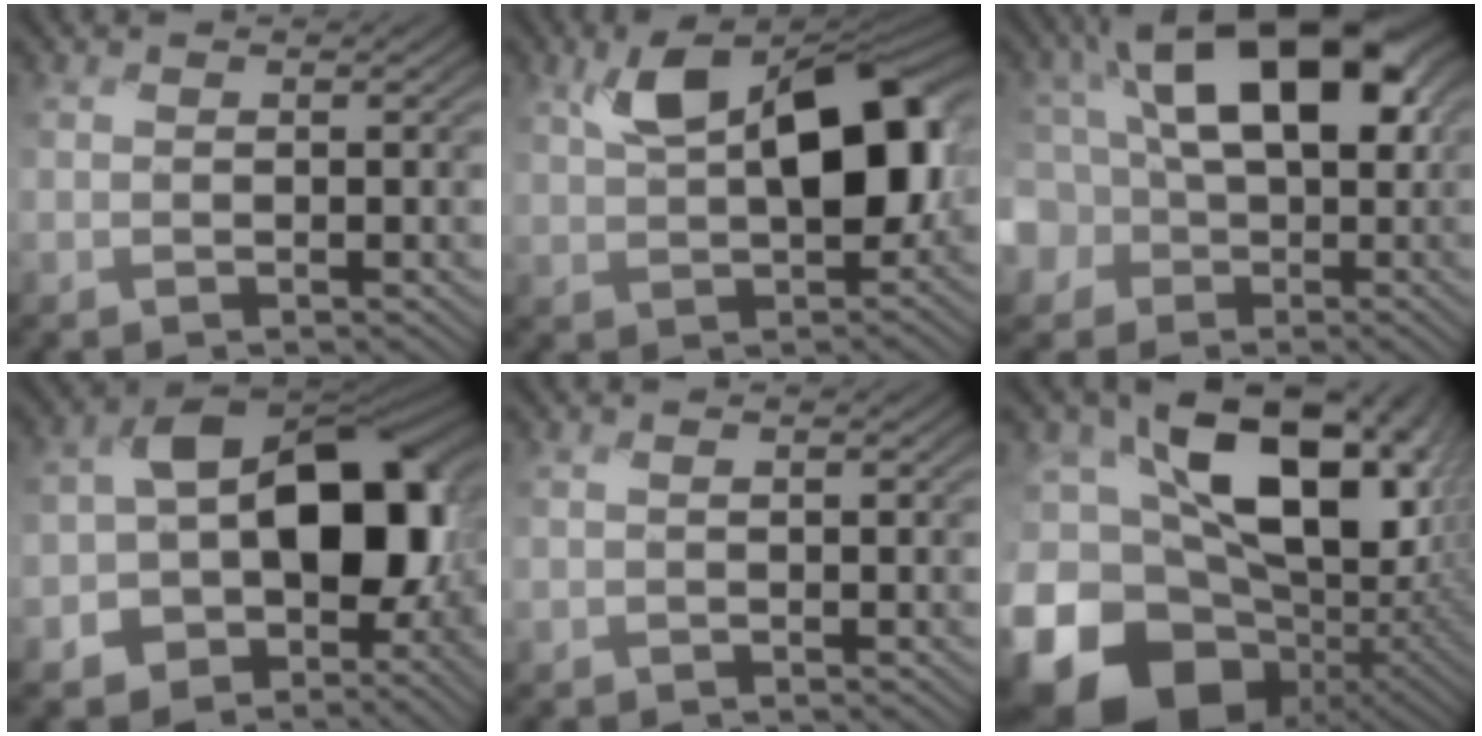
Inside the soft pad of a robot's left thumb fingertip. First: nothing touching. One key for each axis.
{"total": 13.0, "fx": 1.8, "fy": 7.1, "fz": 10.7, "tx": -0.182, "ty": 0.005, "tz": 0.034}
{"total": 17.7, "fx": 1.9, "fy": 12.2, "fz": 12.6, "tx": -0.213, "ty": 0.019, "tz": 0.020}
{"total": 16.9, "fx": -1.0, "fy": 11.6, "fz": 12.3, "tx": -0.181, "ty": -0.035, "tz": -0.006}
{"total": 1.1, "fx": 0.0, "fy": 0.7, "fz": 0.8, "tx": -0.019, "ty": -0.001, "tz": 0.001}
{"total": 21.3, "fx": -5.0, "fy": 14.9, "fz": 14.3, "tx": -0.278, "ty": -0.029, "tz": -0.082}